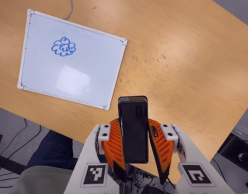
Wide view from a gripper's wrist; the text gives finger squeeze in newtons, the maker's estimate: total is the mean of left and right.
{"total": 9.3, "left": 8.1, "right": 10.5}